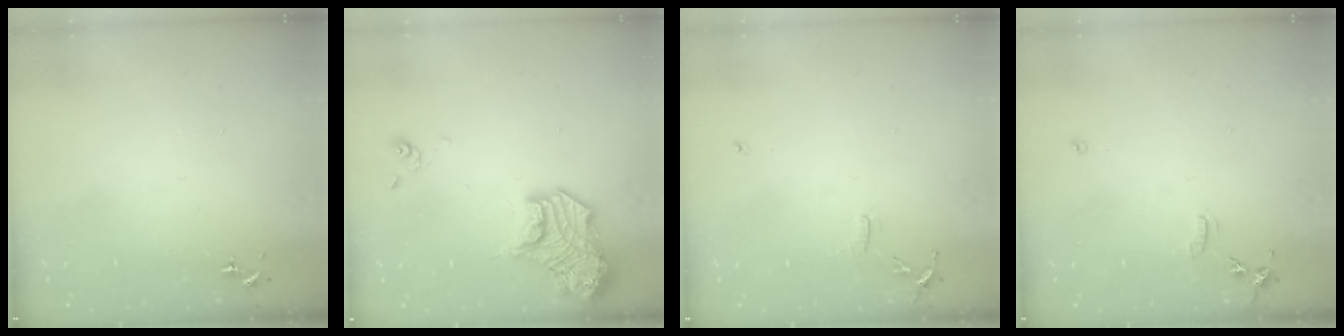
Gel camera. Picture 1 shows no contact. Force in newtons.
{"total": 17.0, "press": 16.9, "slide": 1.4}
{"total": 6.2, "press": 6.1, "slide": 0.7}
{"total": 7.0, "press": 7.0, "slide": 0.6}